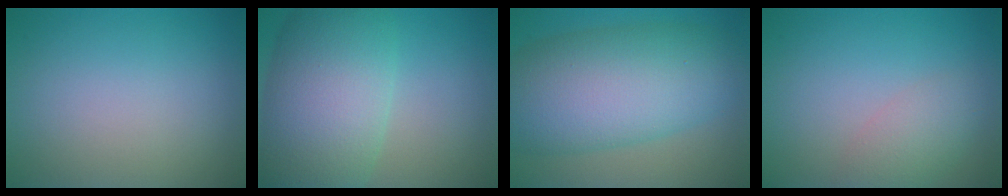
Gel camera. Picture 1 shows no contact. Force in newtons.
{"total": 10.7, "press": 10.7, "slide": 0.2}
{"total": 11.3, "press": 11.3, "slide": 0.2}
{"total": 2.7, "press": 2.7, "slide": 0.2}